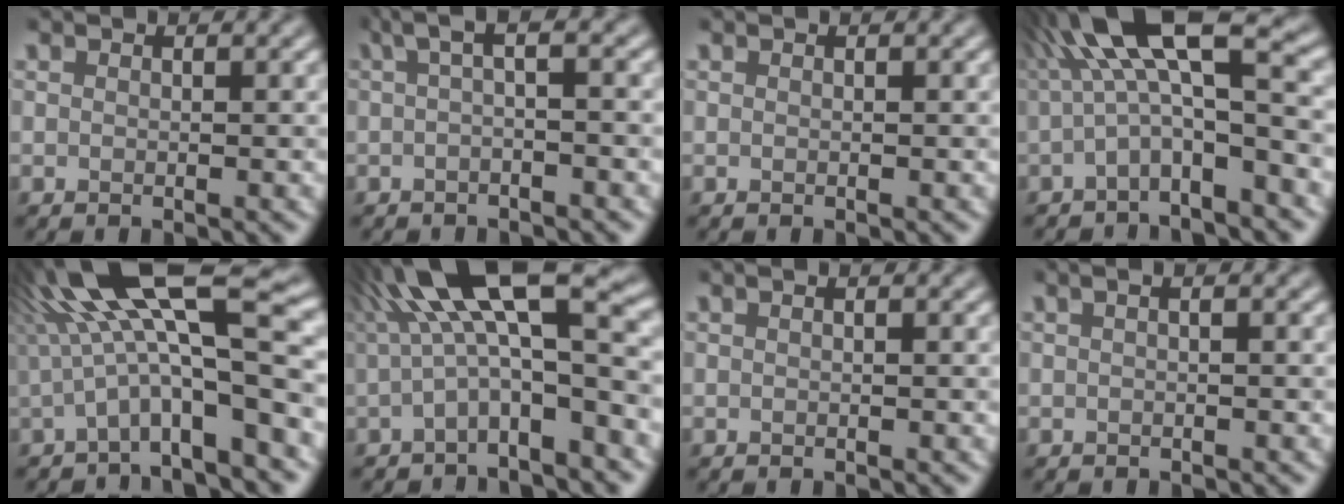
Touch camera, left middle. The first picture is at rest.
{"total": 2.8, "force": [0.1, 0.6, 2.7], "torque": [-0.040, 0.009, -0.003]}
{"total": 0.0}
{"total": 9.8, "force": [-0.1, 2.8, 9.4], "torque": [-0.165, 0.035, -0.021]}
{"total": 11.3, "force": [1.4, 3.1, 10.8], "torque": [-0.174, 0.017, 0.017]}
{"total": 11.1, "force": [0.9, 3.1, 10.6], "torque": [-0.176, 0.028, 0.002]}
{"total": 0.0}
{"total": 1.1, "force": [0.2, 0.3, 1.1], "torque": [-0.017, -0.003, -0.005]}